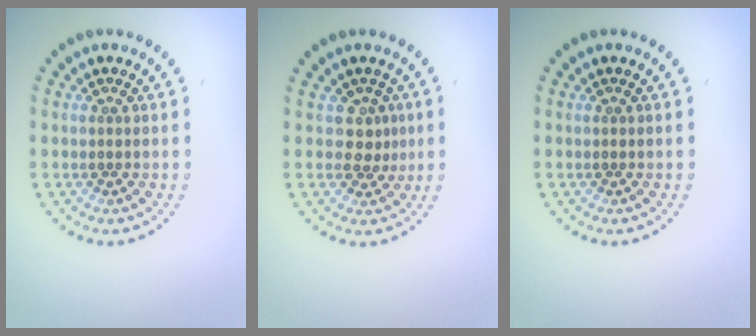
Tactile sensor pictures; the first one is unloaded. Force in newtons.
{"total": 1.9, "press": 1.4, "slide": 1.3}
{"total": 0.0}